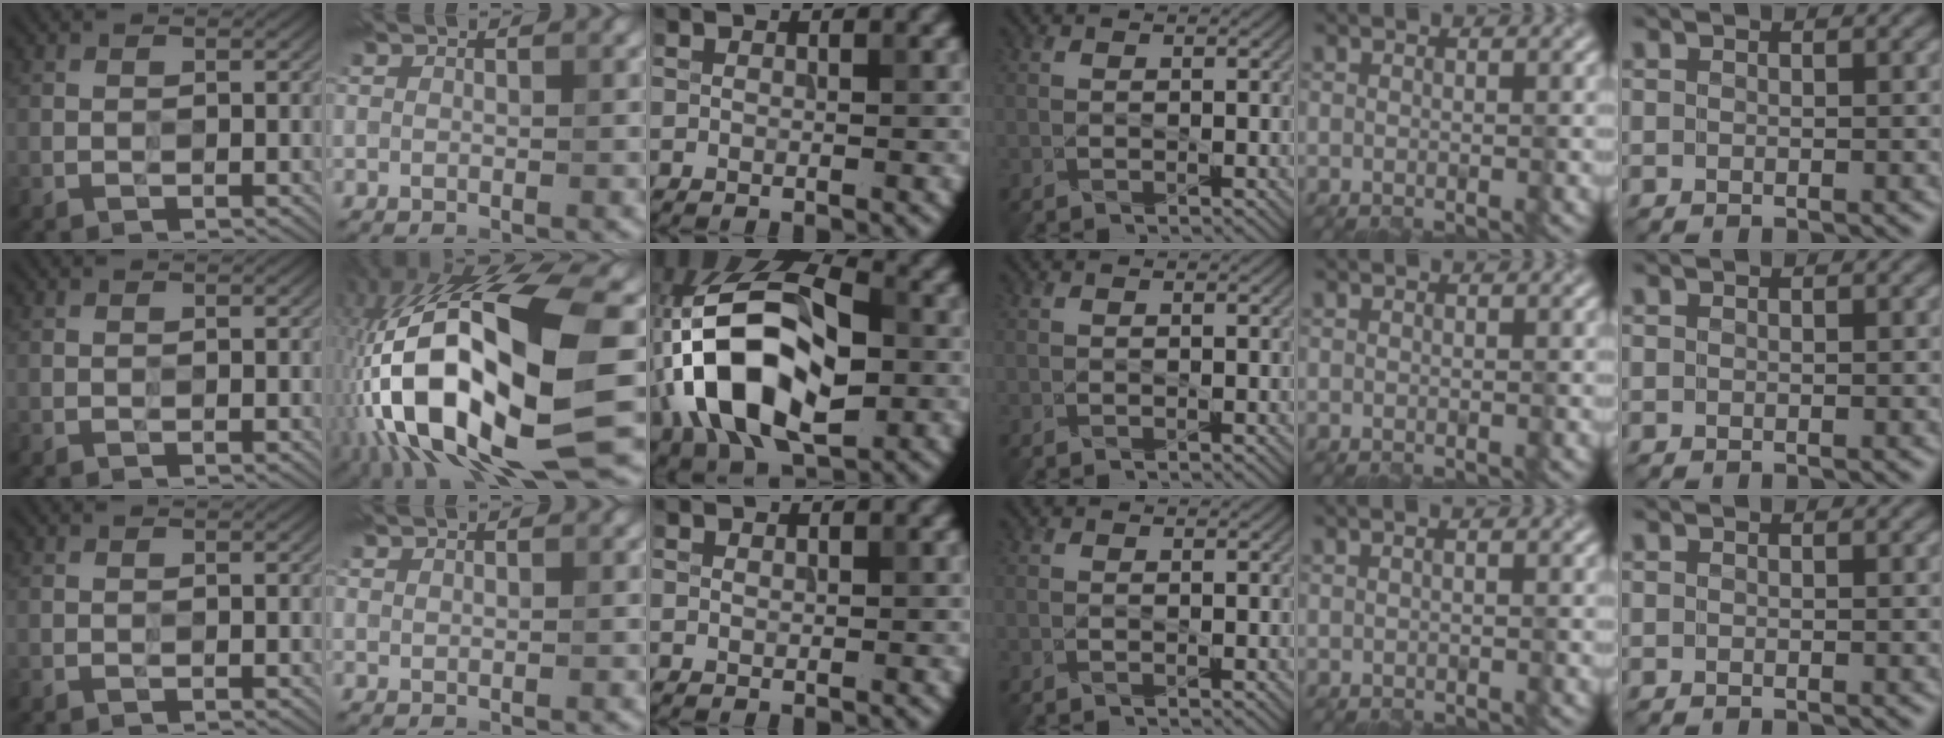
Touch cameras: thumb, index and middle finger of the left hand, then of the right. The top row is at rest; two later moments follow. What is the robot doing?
{"motion": "wipe", "object": "plastic plate"}